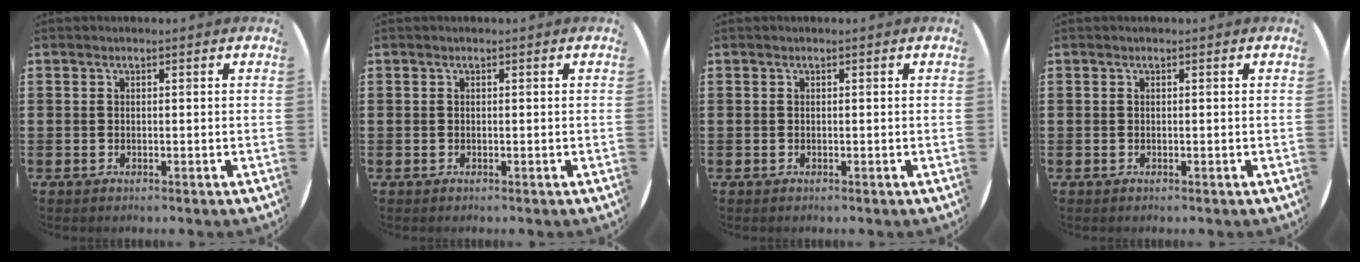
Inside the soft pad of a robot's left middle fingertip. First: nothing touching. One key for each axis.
{"total": 0.0}
{"total": 0.0}
{"total": 0.0}